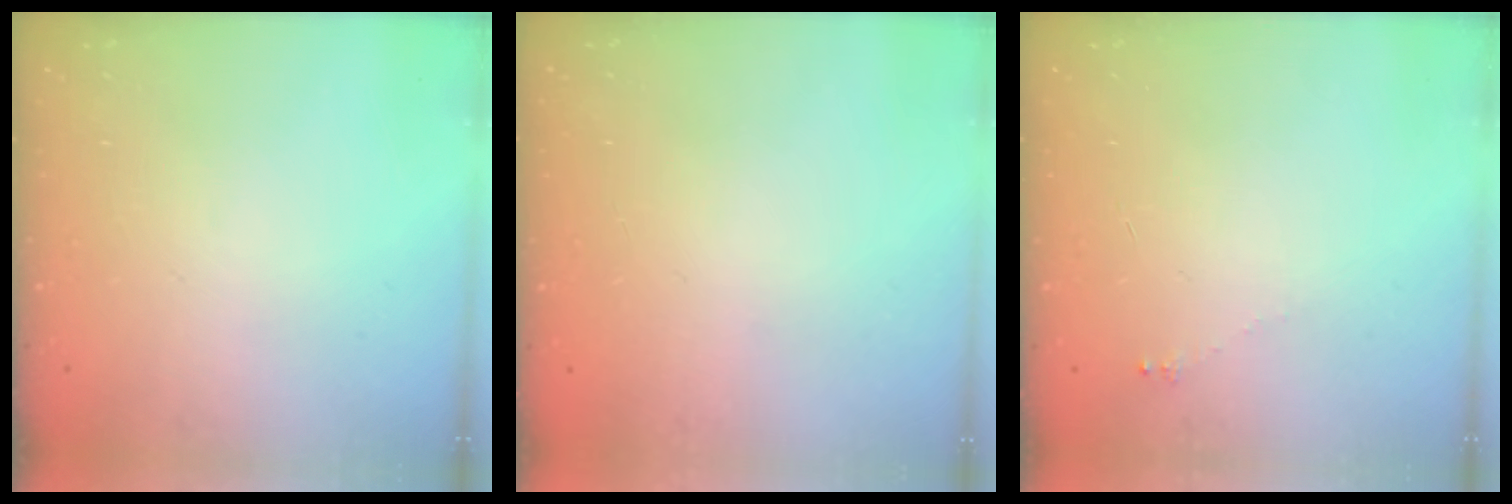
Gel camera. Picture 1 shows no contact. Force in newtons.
{"total": 0.7, "press": 0.3, "slide": 0.7}
{"total": 1.7, "press": 1.6, "slide": 0.2}